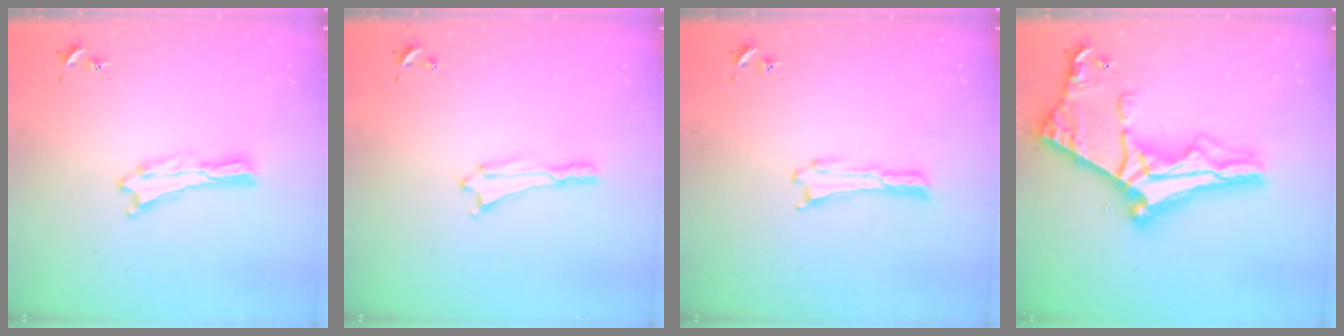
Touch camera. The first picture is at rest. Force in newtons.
{"total": 0.0}
{"total": 0.0}
{"total": 12.1, "press": 12.0, "slide": 1.4}